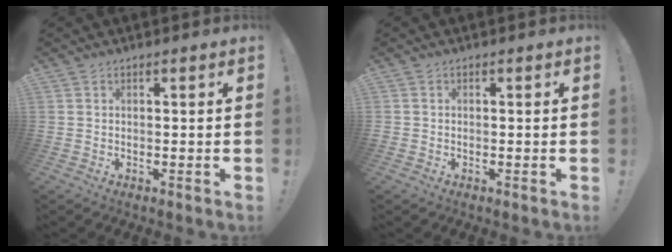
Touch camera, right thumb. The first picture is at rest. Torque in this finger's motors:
{"motor_torque": [-0.14, 0.04, -0.05, 0.09, 0.00]}